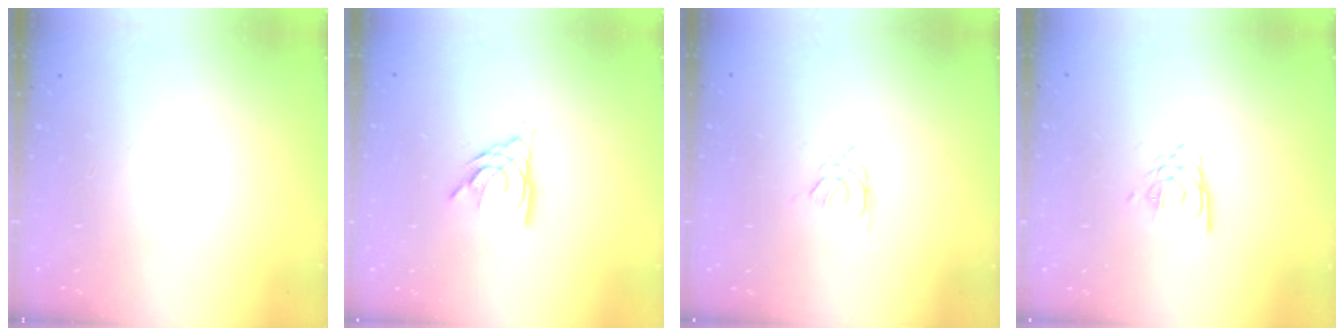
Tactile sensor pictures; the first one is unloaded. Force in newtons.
{"total": 7.9, "press": 7.8, "slide": 0.6}
{"total": 2.1, "press": 2.1, "slide": 0.4}
{"total": 4.2, "press": 4.1, "slide": 0.5}